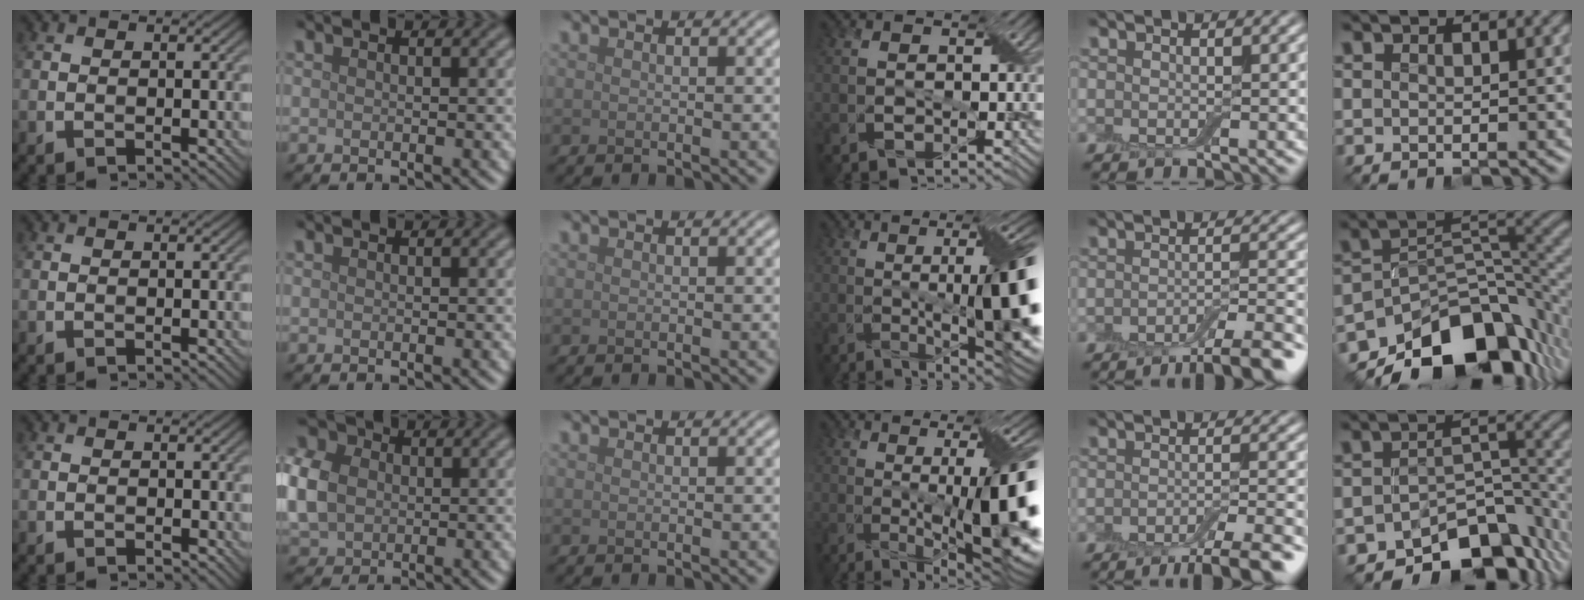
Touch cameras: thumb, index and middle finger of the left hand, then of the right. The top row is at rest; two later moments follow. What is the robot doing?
{"motion": "wrap", "object": "cling film"}